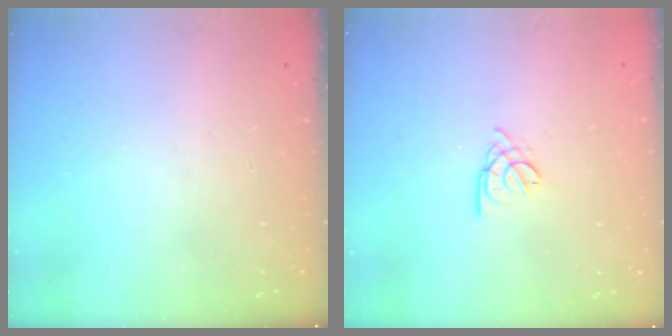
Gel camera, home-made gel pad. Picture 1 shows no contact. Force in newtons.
{"total": 2.8, "press": 2.7, "slide": 0.5}